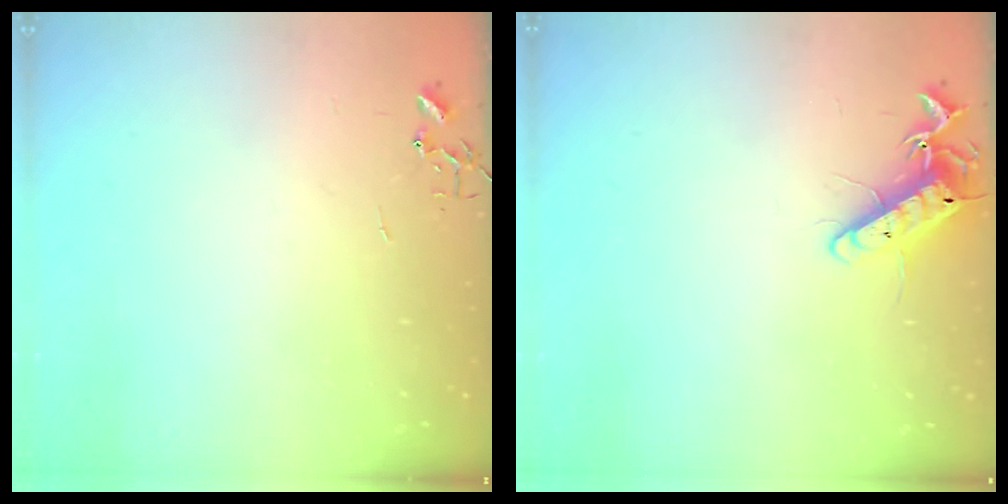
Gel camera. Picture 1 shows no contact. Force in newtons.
{"total": 12.8, "press": 12.8, "slide": 0.6}